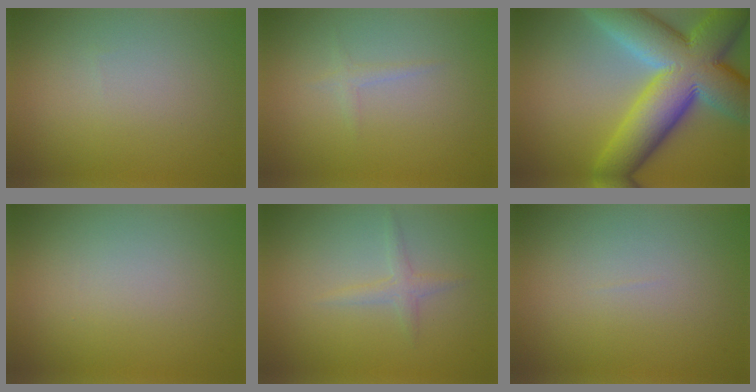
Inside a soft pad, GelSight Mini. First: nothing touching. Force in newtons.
{"total": 0.8, "press": 0.8, "slide": 0.1}
{"total": 14.9, "press": 14.9, "slide": 0.7}
{"total": 0.0}
{"total": 1.4, "press": 1.4, "slide": 0.1}
{"total": 0.0}